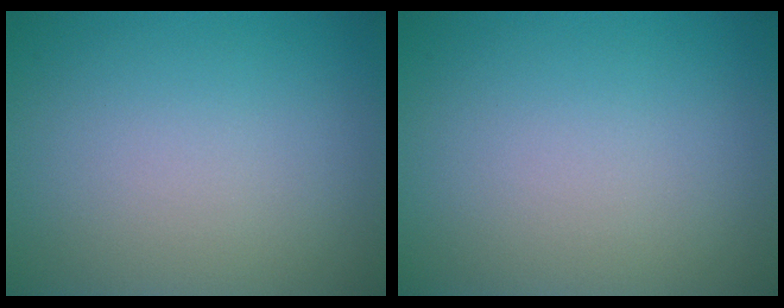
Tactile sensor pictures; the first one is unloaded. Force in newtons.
{"total": 0.0}